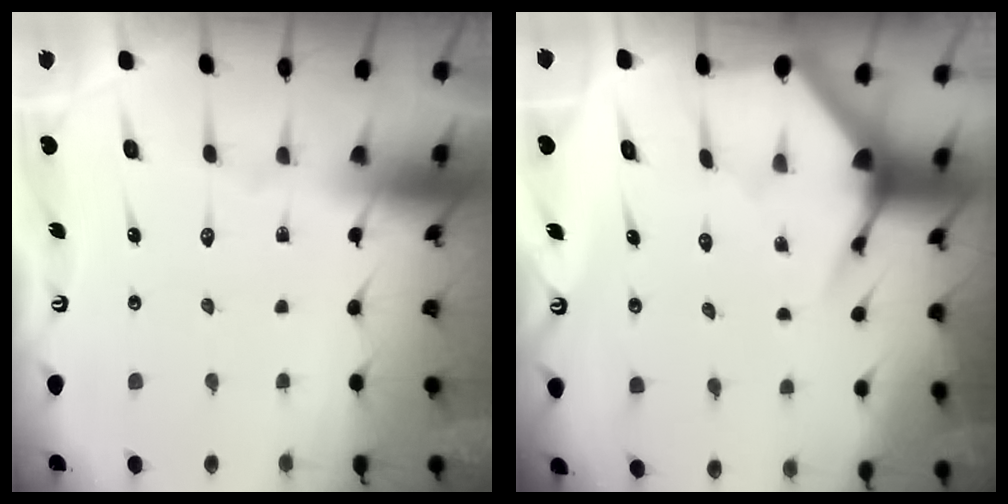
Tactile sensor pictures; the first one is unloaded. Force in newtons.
{"total": 3.8, "press": 3.7, "slide": 0.4}